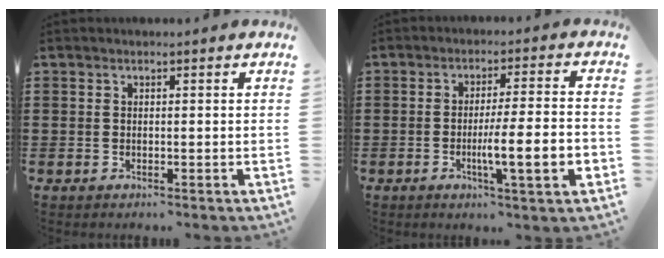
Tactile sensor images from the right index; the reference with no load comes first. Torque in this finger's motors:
{"motor_torque": [1.49, -0.64, 0.43, 0.15]}